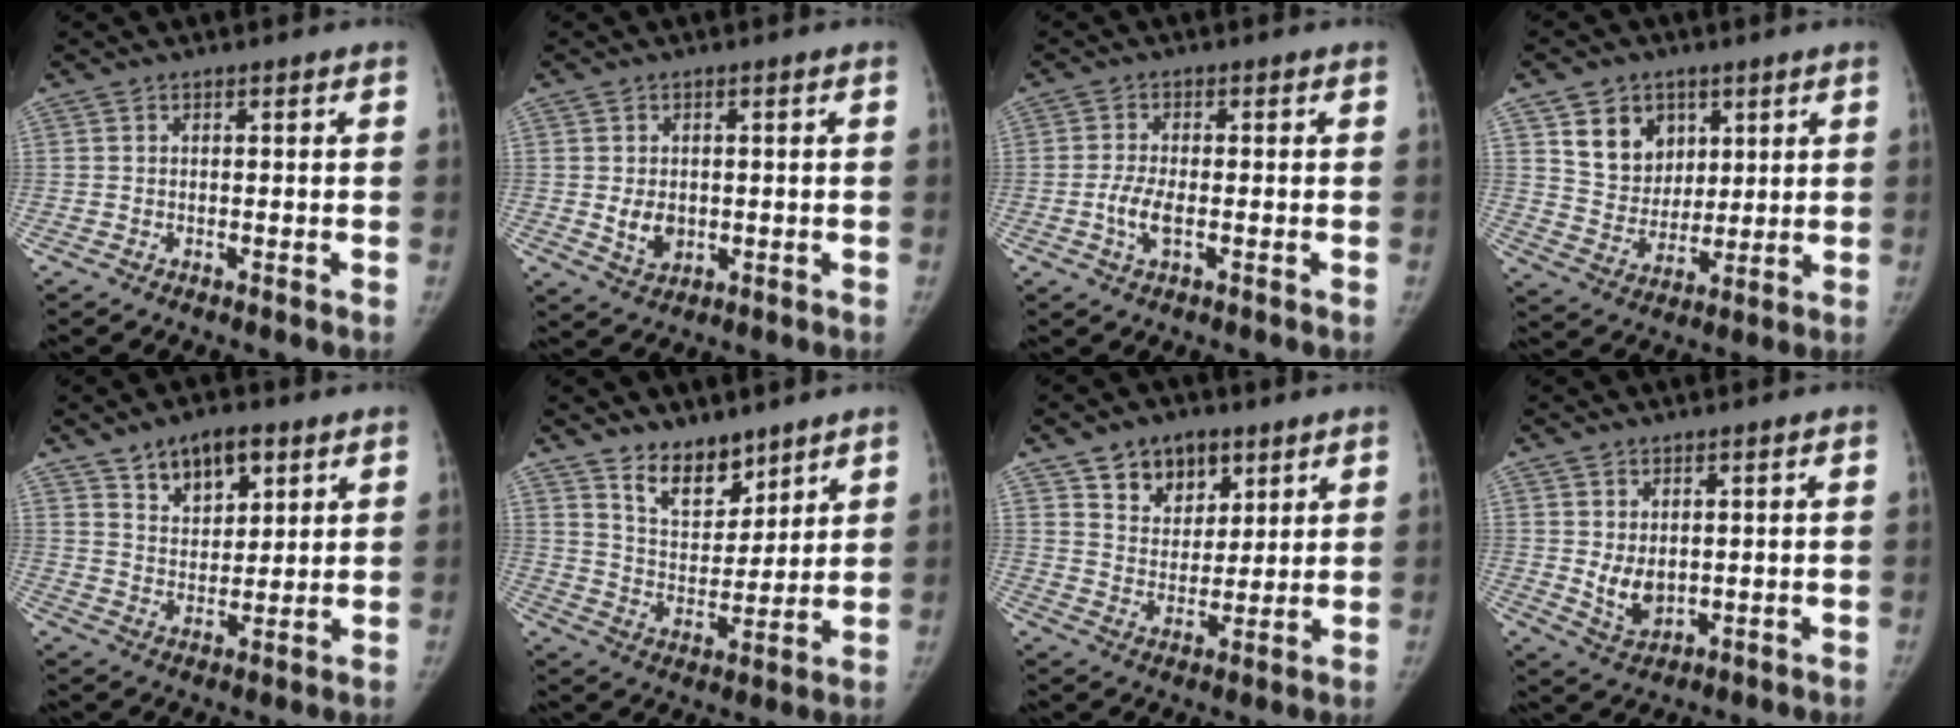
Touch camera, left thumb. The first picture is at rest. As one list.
[{"total": 4.5, "force": [-0.2, 3.4, 2.9], "torque": [-0.034, -0.006, 0.005]}, {"total": 4.2, "force": [-1.1, 1.6, 3.6], "torque": [-0.080, 0.004, -0.024]}, {"total": 11.0, "force": [5.1, 8.9, 4.1], "torque": [-0.037, -0.028, 0.100]}, {"total": 9.6, "force": [5.6, 5.4, 5.7], "torque": [-0.057, -0.033, 0.094]}, {"total": 10.1, "force": [7.6, 5.1, 4.2], "torque": [-0.036, -0.063, 0.141]}, {"total": 10.2, "force": [6.0, 6.9, 4.5], "torque": [-0.033, -0.033, 0.102]}, {"total": 5.4, "force": [0.6, 3.7, 3.8], "torque": [-0.052, -0.018, 0.027]}]